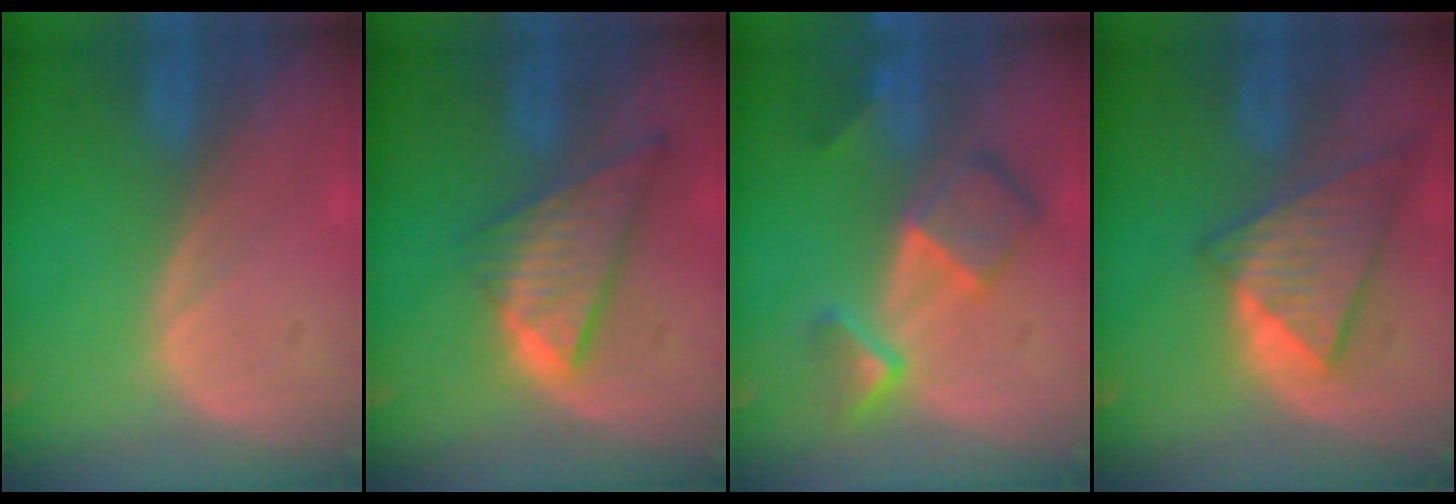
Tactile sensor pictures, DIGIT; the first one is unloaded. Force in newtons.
{"total": 8.6, "press": 7.3, "slide": 4.5}
{"total": 7.9, "press": 6.8, "slide": 3.9}
{"total": 9.0, "press": 7.8, "slide": 4.4}